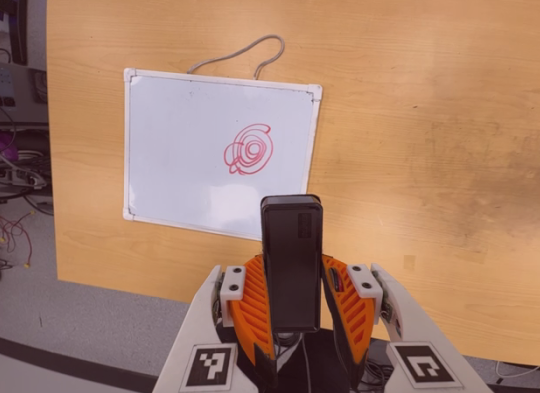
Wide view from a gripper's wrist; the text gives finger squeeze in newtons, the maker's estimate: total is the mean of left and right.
{"total": 3.9, "left": 2.8, "right": 5.1}